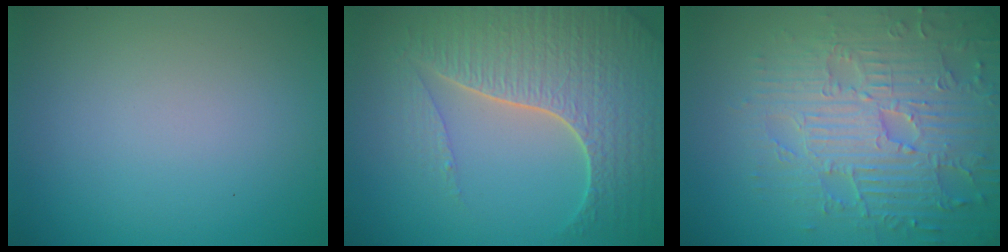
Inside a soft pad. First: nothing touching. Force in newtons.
{"total": 7.6, "press": 5.6, "slide": 5.1}
{"total": 7.7, "press": 5.9, "slide": 4.8}